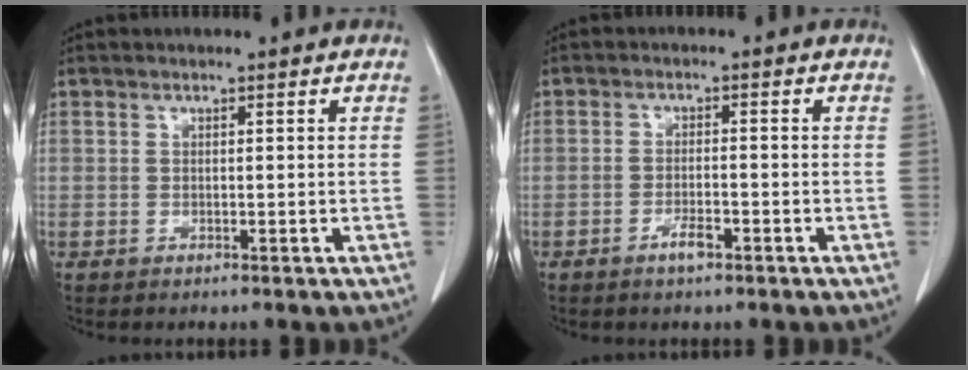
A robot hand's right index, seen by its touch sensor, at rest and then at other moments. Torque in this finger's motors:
{"motor_torque": [0.41, -0.15, 0.18, 0.04]}